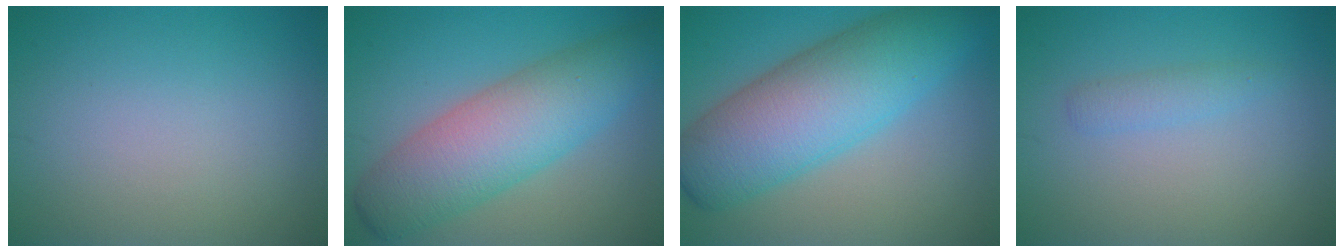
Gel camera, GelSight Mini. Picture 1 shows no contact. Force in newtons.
{"total": 8.2, "press": 8.2, "slide": 0.1}
{"total": 10.4, "press": 10.4, "slide": 0.3}
{"total": 1.4, "press": 1.4, "slide": 0.1}